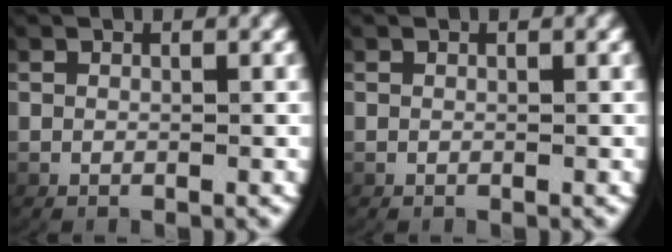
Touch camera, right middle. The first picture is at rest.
{"total": 0.0}